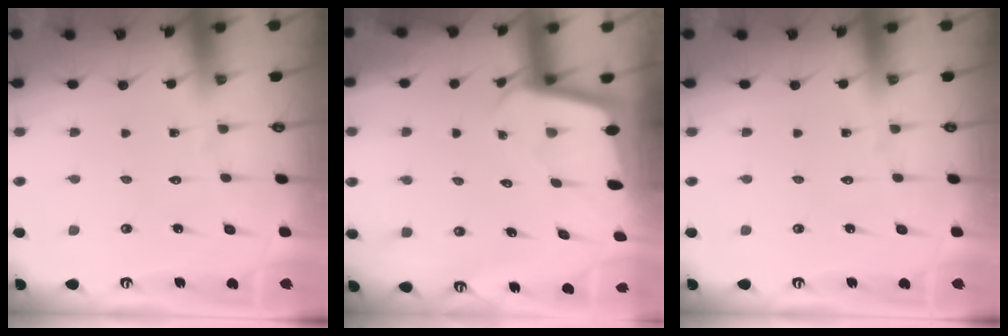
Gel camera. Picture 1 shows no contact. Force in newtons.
{"total": 1.9, "press": 1.9, "slide": 0.0}
{"total": 0.0}